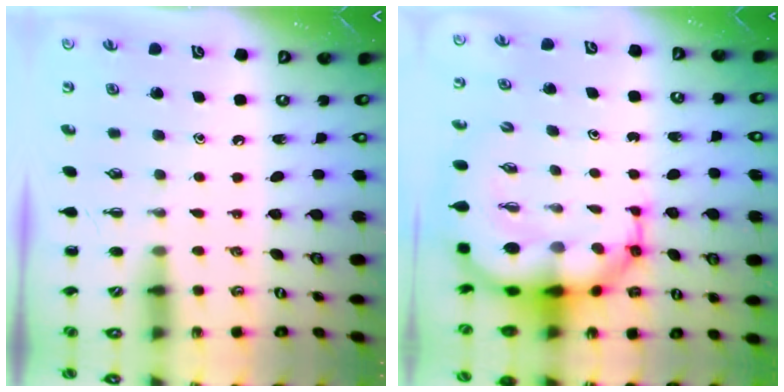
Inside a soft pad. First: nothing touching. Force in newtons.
{"total": 12.0, "press": 11.4, "slide": 3.6}